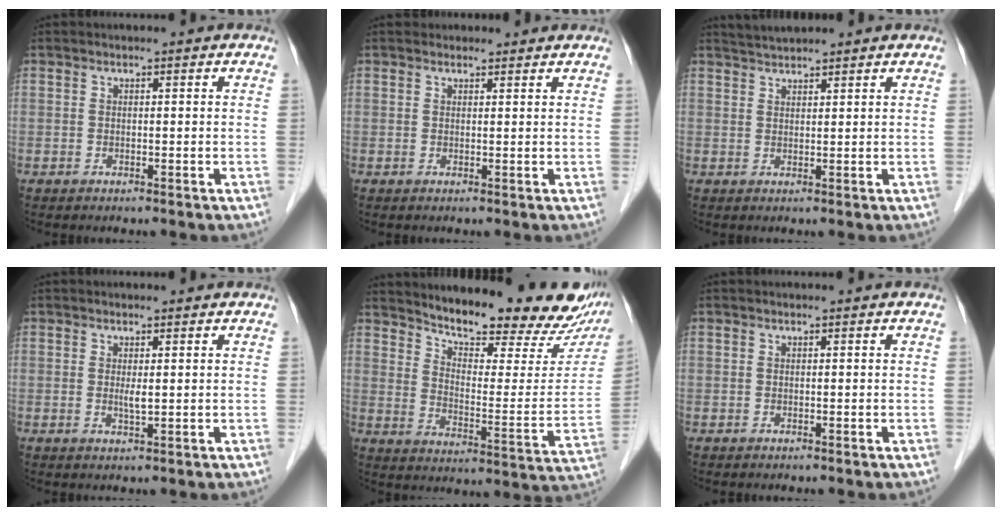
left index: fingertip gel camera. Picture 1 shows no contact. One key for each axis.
{"total": 1.6, "fx": 1.5, "fy": 0.6, "fz": -0.1, "tx": -0.004, "ty": 0.006, "tz": 0.018}
{"total": 2.7, "fx": 2.7, "fy": 0.1, "fz": 0.5, "tx": -0.014, "ty": 0.017, "tz": 0.052}
{"total": 1.4, "fx": 0.3, "fy": 0.2, "fz": 1.4, "tx": -0.030, "ty": -0.003, "tz": 0.007}
{"total": 20.7, "fx": 18.2, "fy": 4.5, "fz": 8.7, "tx": -0.121, "ty": -0.043, "tz": 0.238}
{"total": 0.0}